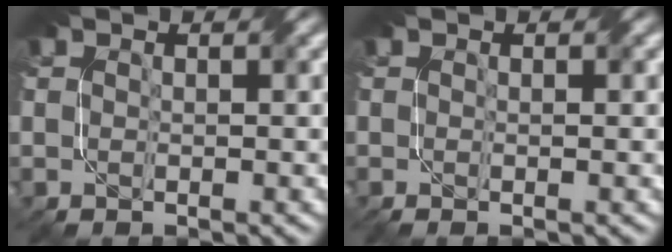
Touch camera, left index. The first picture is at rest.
{"total": 0.6, "force": [-0.2, -0.1, 0.5], "torque": [-0.010, -0.004, -0.004]}